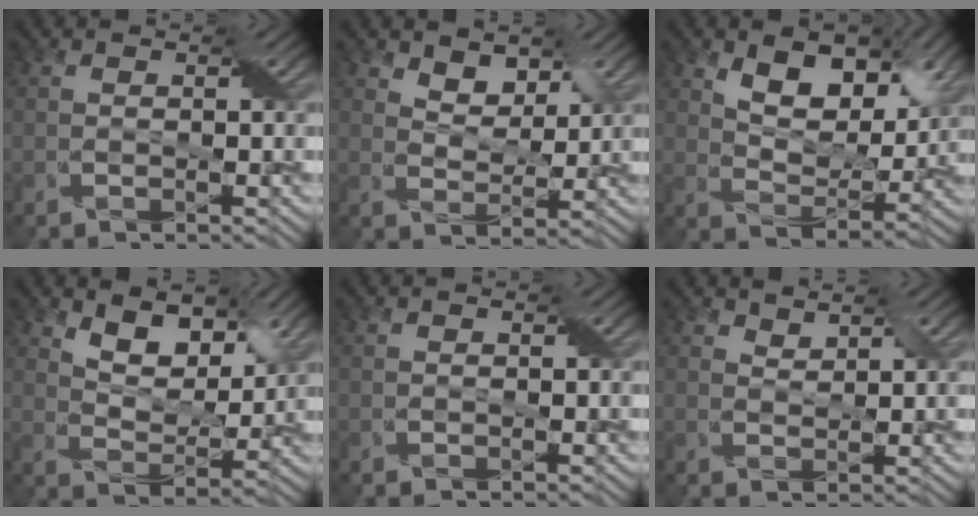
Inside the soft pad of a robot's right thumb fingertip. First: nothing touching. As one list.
[{"total": 3.8, "force": [3.1, 1.8, 1.3], "torque": [-0.031, -0.011, 0.050]}, {"total": 8.4, "force": [4.8, 4.4, 5.2], "torque": [-0.095, -0.011, 0.078]}, {"total": 6.7, "force": [4.7, 3.0, 3.6], "torque": [-0.069, -0.015, 0.078]}, {"total": 0.0}, {"total": 1.7, "force": [1.7, 0.1, -0.2], "torque": [-0.002, -0.002, 0.032]}]